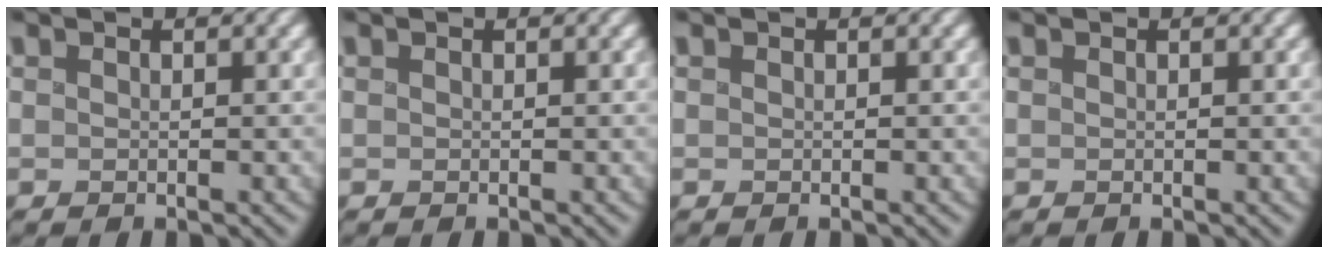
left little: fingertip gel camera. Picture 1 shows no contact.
{"total": 0.0}
{"total": 0.0}
{"total": 0.0}